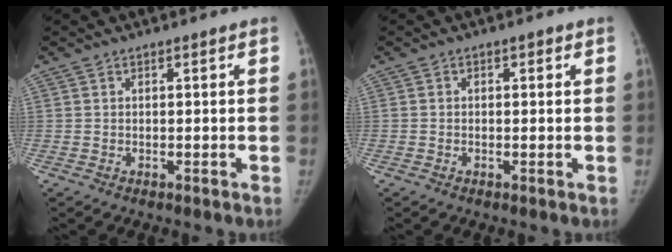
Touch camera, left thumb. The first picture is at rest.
{"total": 1.1, "force": [0.3, 0.7, 0.8], "torque": [-0.001, 0.003, -0.002]}